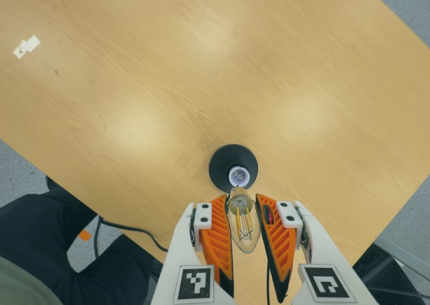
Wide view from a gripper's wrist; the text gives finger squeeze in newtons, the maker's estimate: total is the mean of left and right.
{"total": 20.1, "left": 21.3, "right": 18.9}